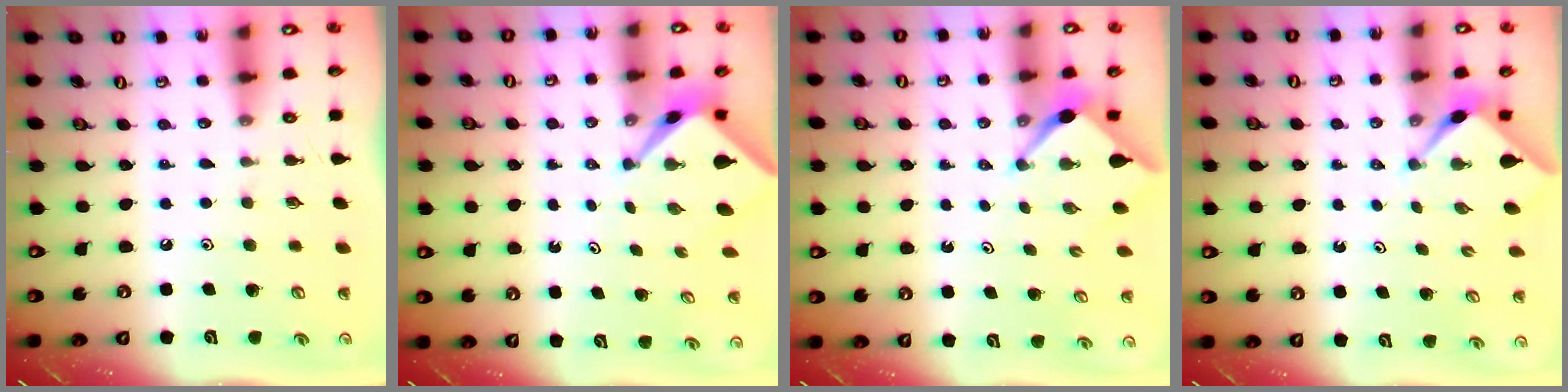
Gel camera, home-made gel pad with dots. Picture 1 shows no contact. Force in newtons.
{"total": 2.5, "press": 2.5, "slide": 0.2}
{"total": 2.6, "press": 2.6, "slide": 0.2}
{"total": 2.3, "press": 2.3, "slide": 0.3}